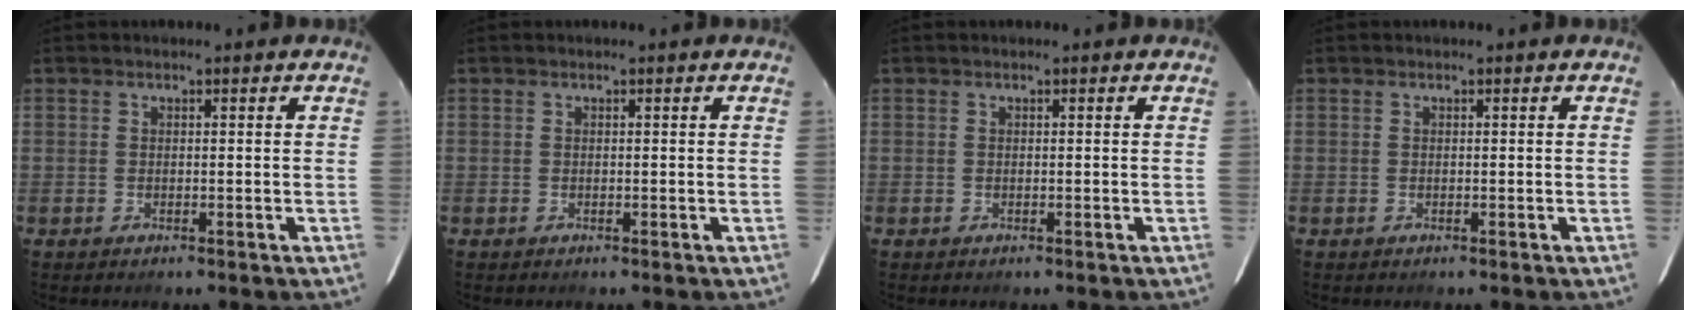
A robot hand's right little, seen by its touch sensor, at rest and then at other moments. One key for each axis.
{"total": 0.0}
{"total": 0.0}
{"total": 0.0}